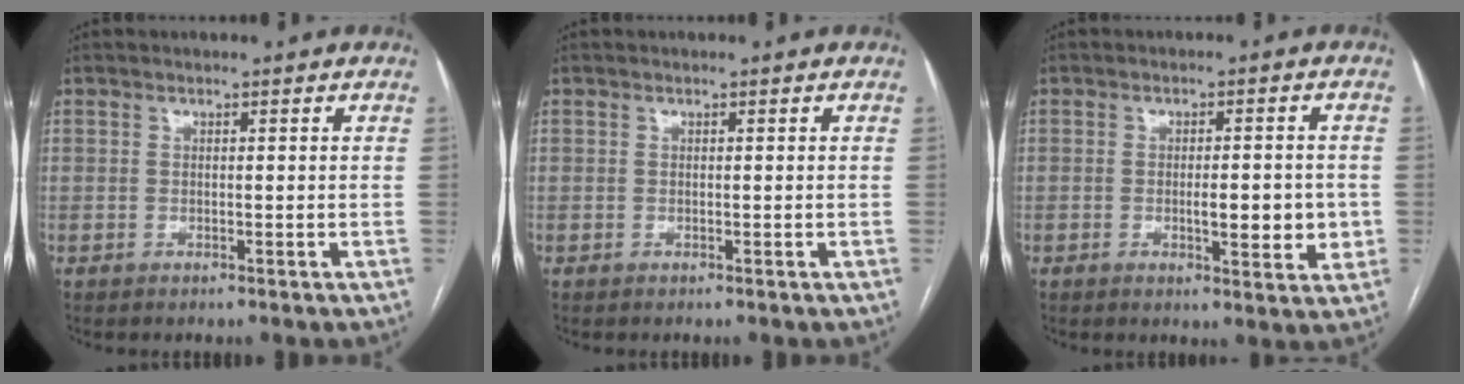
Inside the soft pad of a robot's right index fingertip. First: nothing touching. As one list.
[{"total": 0.0}, {"total": 6.1, "force": [-0.8, 1.8, 5.8], "torque": [-0.077, -0.002, -0.006]}]